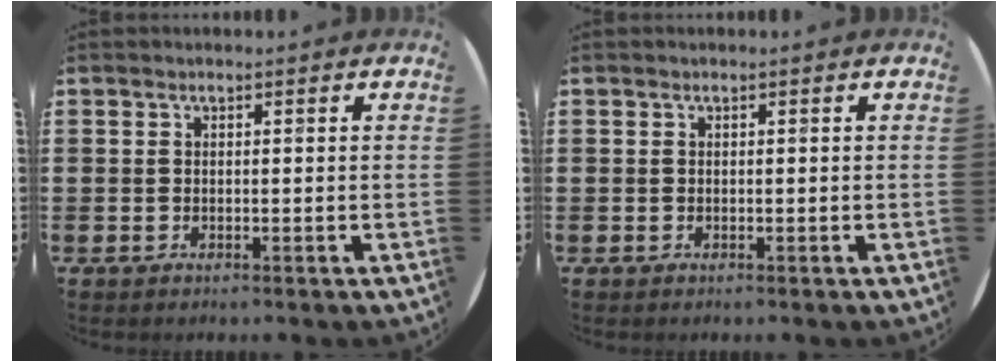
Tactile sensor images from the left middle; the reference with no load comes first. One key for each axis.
{"total": 0.0}